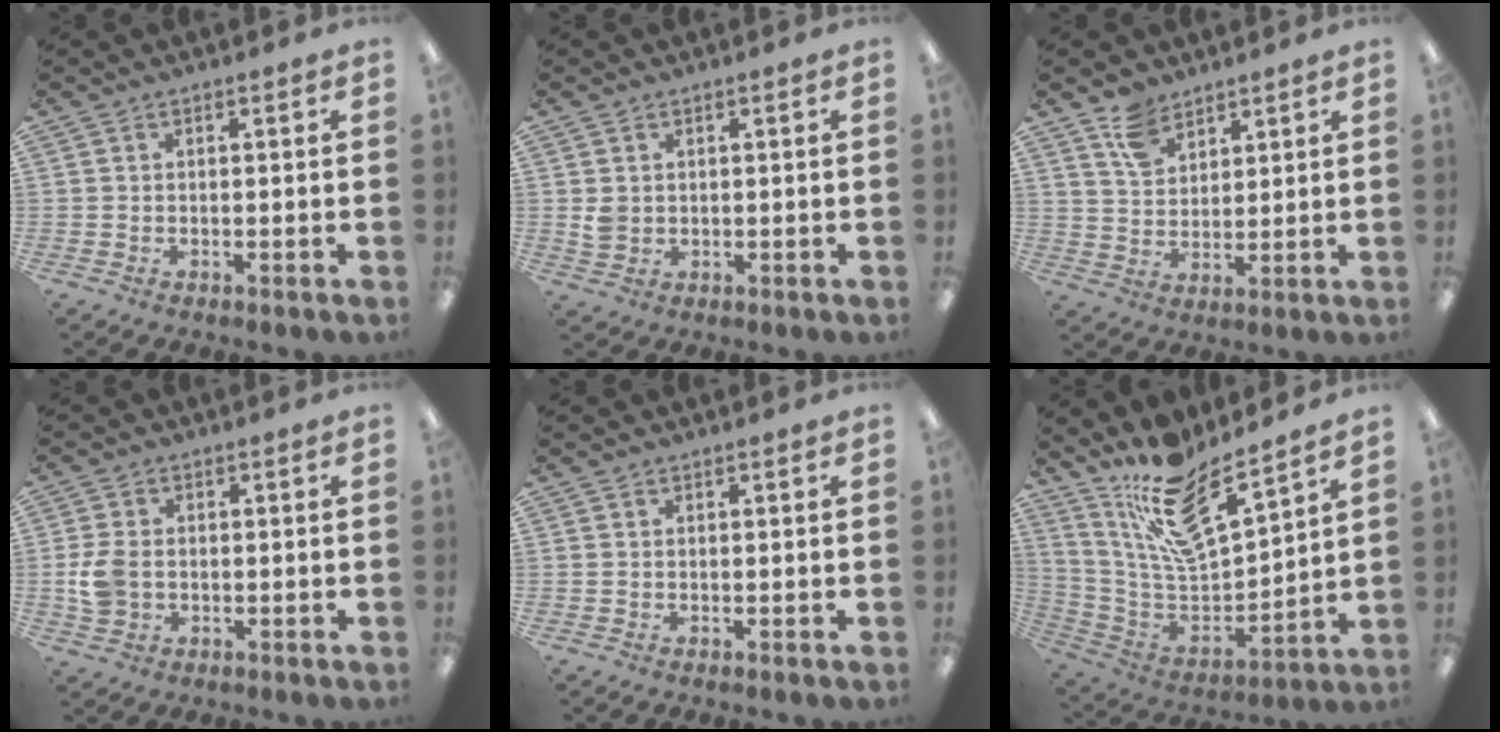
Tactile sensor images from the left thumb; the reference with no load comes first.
{"total": 2.6, "force": [0.7, 2.3, 1.1], "torque": [-0.015, 0.000, 0.012]}
{"total": 7.6, "force": [5.6, 4.5, 2.5], "torque": [-0.054, -0.018, 0.107]}
{"total": 6.3, "force": [-0.4, 4.8, 4.0], "torque": [-0.091, 0.007, -0.005]}
{"total": 0.0}
{"total": 17.3, "force": [13.5, 5.1, 9.5], "torque": [-0.184, -0.095, 0.235]}